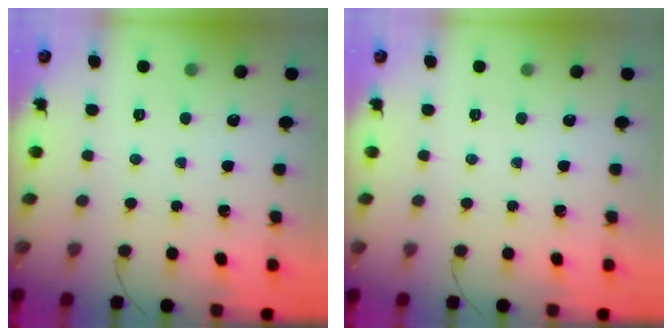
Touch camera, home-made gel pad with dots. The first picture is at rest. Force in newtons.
{"total": 0.0}